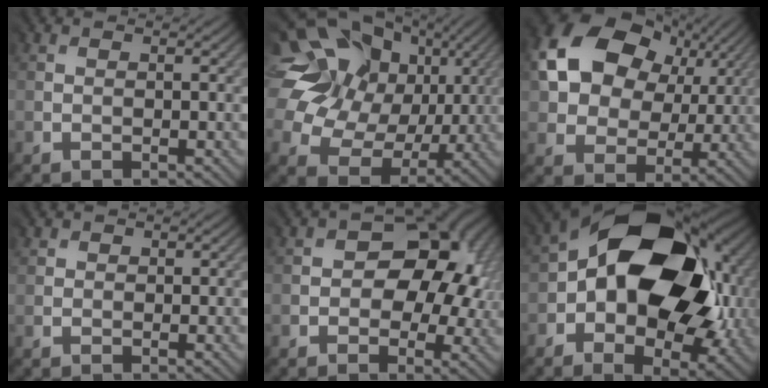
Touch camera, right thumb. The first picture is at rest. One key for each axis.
{"total": 19.5, "fx": 8.4, "fy": 14.6, "fz": 9.8, "tx": -0.288, "ty": 0.052, "tz": 0.161}
{"total": 15.3, "fx": 5.9, "fy": 11.0, "fz": 8.8, "tx": -0.196, "ty": 0.028, "tz": 0.110}
{"total": 1.0, "fx": 0.8, "fy": 0.5, "fz": -0.5, "tx": 0.005, "ty": 0.000, "tz": 0.010}
{"total": 10.3, "fx": 0.9, "fy": 7.0, "fz": 7.6, "tx": -0.088, "ty": 0.010, "tz": 0.014}
{"total": 19.2, "fx": 2.3, "fy": 12.9, "fz": 14.0, "tx": -0.248, "ty": -0.019, "tz": 0.054}